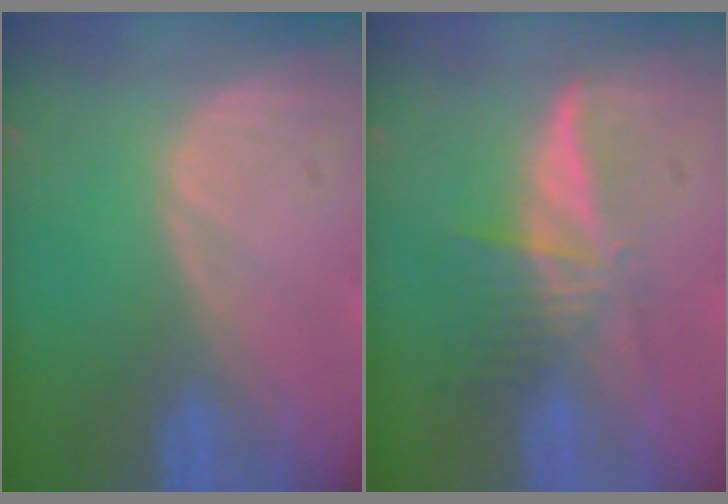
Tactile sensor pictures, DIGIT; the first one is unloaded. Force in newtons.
{"total": 5.8, "press": 5.2, "slide": 2.6}